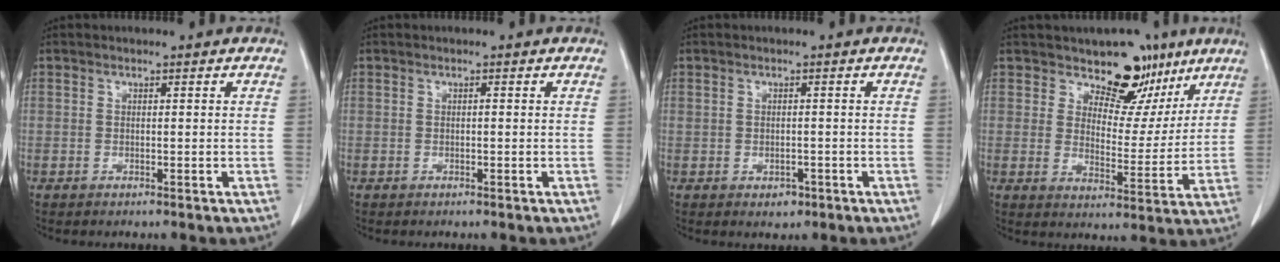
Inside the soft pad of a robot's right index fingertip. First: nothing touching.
{"total": 0.0}
{"total": 1.8, "force": [-0.7, 1.3, 1.0], "torque": [-0.013, 0.003, 0.001]}
{"total": 9.2, "force": [6.9, 5.0, 3.4], "torque": [-0.031, -0.010, 0.101]}